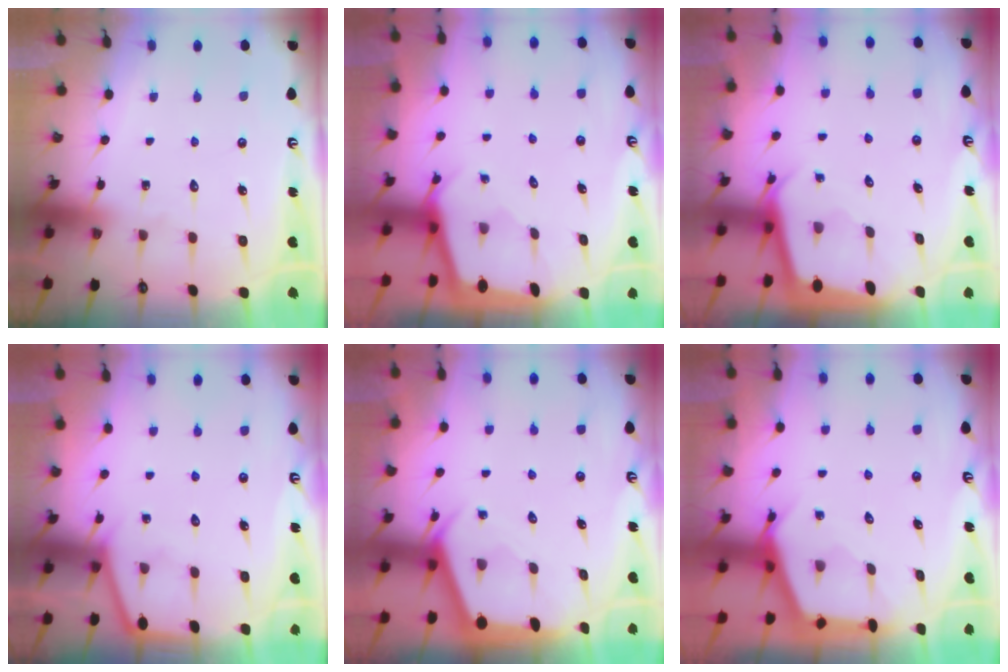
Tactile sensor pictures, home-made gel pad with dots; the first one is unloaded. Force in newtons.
{"total": 1.6, "press": 1.6, "slide": 0.2}
{"total": 2.1, "press": 2.1, "slide": 0.1}
{"total": 3.8, "press": 3.8, "slide": 0.5}
{"total": 2.2, "press": 2.2, "slide": 0.3}
{"total": 2.6, "press": 2.5, "slide": 0.3}